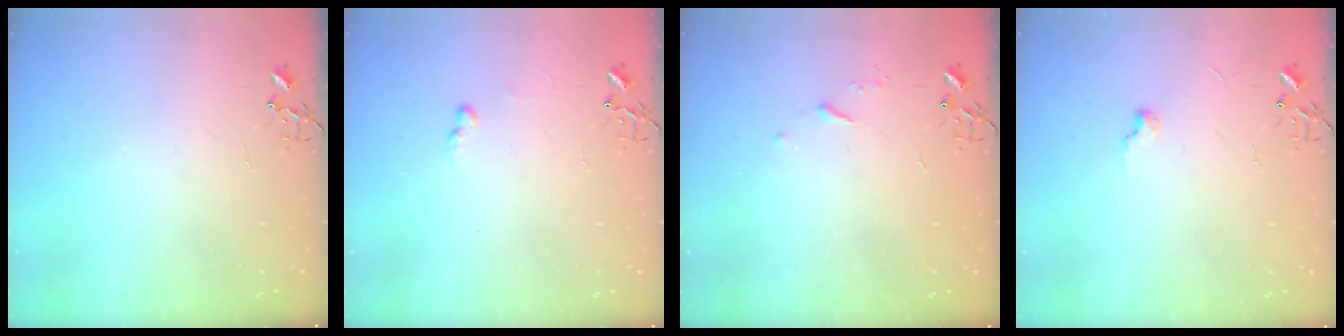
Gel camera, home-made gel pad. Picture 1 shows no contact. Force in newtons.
{"total": 5.4, "press": 5.4, "slide": 0.6}
{"total": 3.9, "press": 3.8, "slide": 0.6}
{"total": 5.1, "press": 5.0, "slide": 0.6}